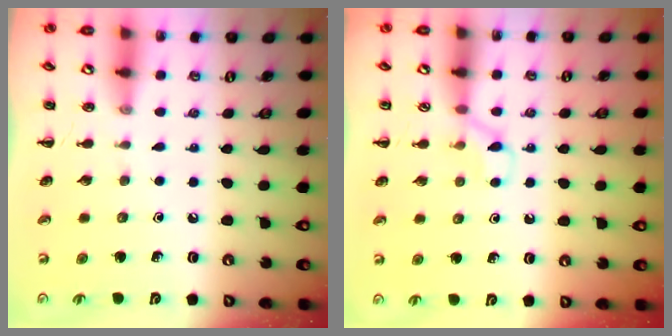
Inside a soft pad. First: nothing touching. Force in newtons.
{"total": 3.9, "press": 3.7, "slide": 1.3}